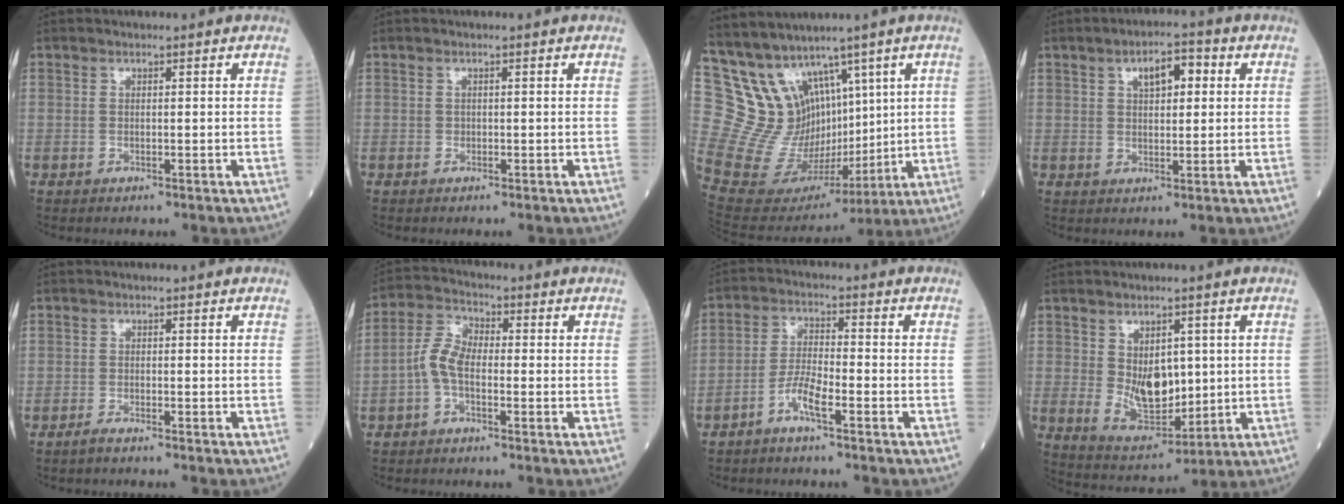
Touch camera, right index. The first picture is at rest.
{"total": 0.6, "force": [-0.1, 0.6, 0.2], "torque": [0.000, 0.002, -0.001]}
{"total": 13.8, "force": [8.2, 9.3, 6.0], "torque": [-0.134, 0.052, 0.195]}
{"total": 5.6, "force": [1.9, 2.3, 4.7], "torque": [-0.074, 0.014, 0.029]}
{"total": 1.7, "force": [-1.5, -0.1, 0.7], "torque": [-0.021, -0.003, -0.028]}
{"total": 5.1, "force": [-1.5, 2.4, 4.2], "torque": [-0.092, 0.012, -0.037]}
{"total": 5.6, "force": [-3.5, 0.6, 4.3], "torque": [-0.091, 0.004, -0.072]}
{"total": 8.3, "force": [0.9, 4.7, 6.8], "torque": [-0.118, -0.008, 0.034]}